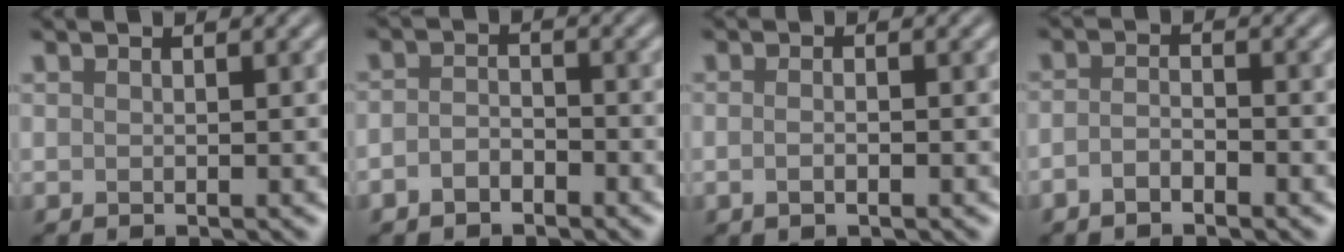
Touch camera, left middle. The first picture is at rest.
{"total": 2.0, "force": [-1.2, 1.1, 1.1], "torque": [-0.023, 0.003, -0.028]}
{"total": 1.4, "force": [-0.4, 0.6, 1.3], "torque": [-0.014, -0.003, -0.009]}
{"total": 1.9, "force": [-1.1, 0.7, 1.4], "torque": [-0.029, 0.001, -0.025]}